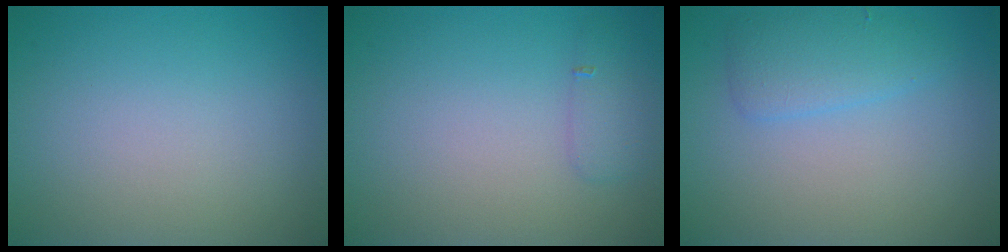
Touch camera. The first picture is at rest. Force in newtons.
{"total": 1.4, "press": 1.4, "slide": 0.0}
{"total": 2.6, "press": 2.6, "slide": 0.1}